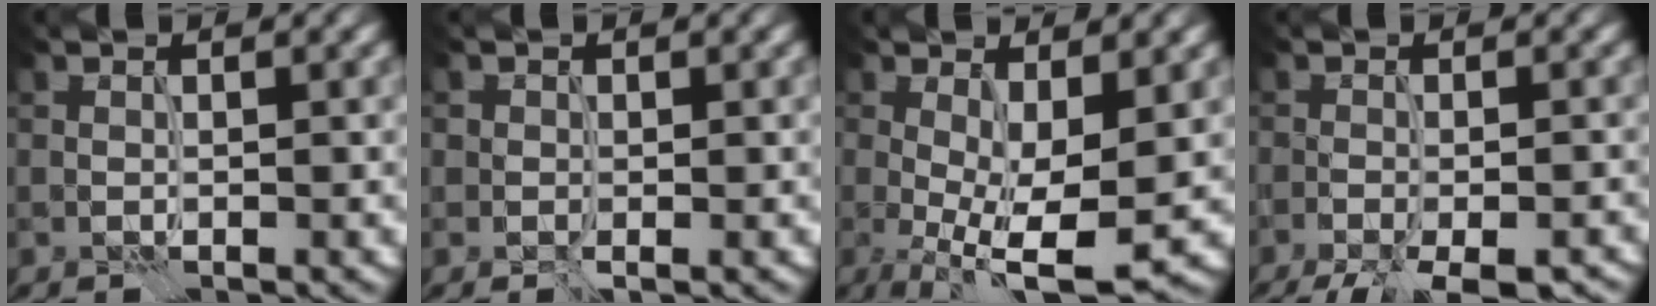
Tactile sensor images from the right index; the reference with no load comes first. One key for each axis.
{"total": 0.5, "fx": 0.1, "fy": 0.5, "fz": 0.1, "tx": 0.002, "ty": -0.001, "tz": 0.000}
{"total": 8.2, "fx": -1.3, "fy": 2.6, "fz": 7.7, "tx": -0.134, "ty": -0.010, "tz": -0.021}
{"total": 8.4, "fx": -6.0, "fy": 2.9, "fz": 5.1, "tx": -0.076, "ty": -0.030, "tz": -0.076}